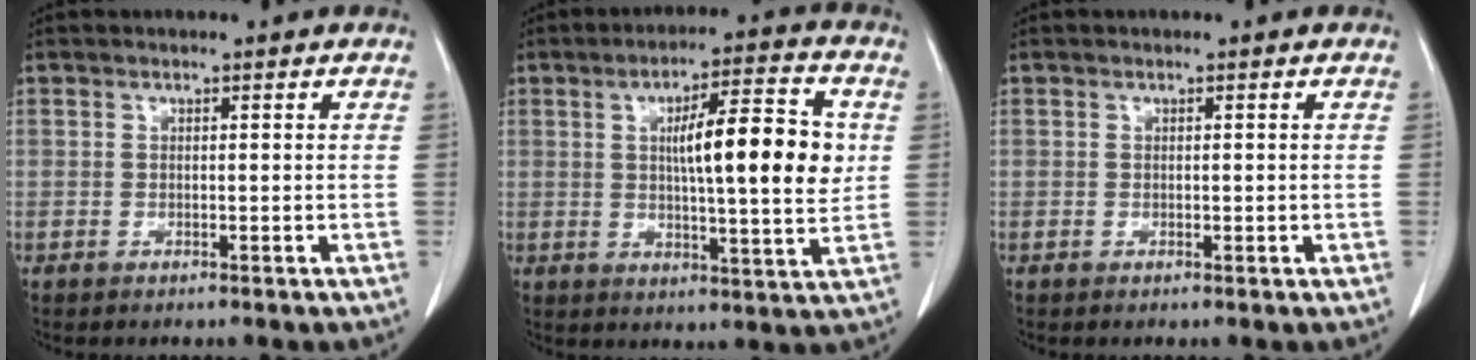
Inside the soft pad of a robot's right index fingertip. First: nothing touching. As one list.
[{"total": 13.4, "force": [2.0, 2.1, 13.1], "torque": [-0.196, 0.012, 0.026]}, {"total": 0.6, "force": [0.0, 0.3, 0.6], "torque": [-0.011, -0.002, 0.002]}]